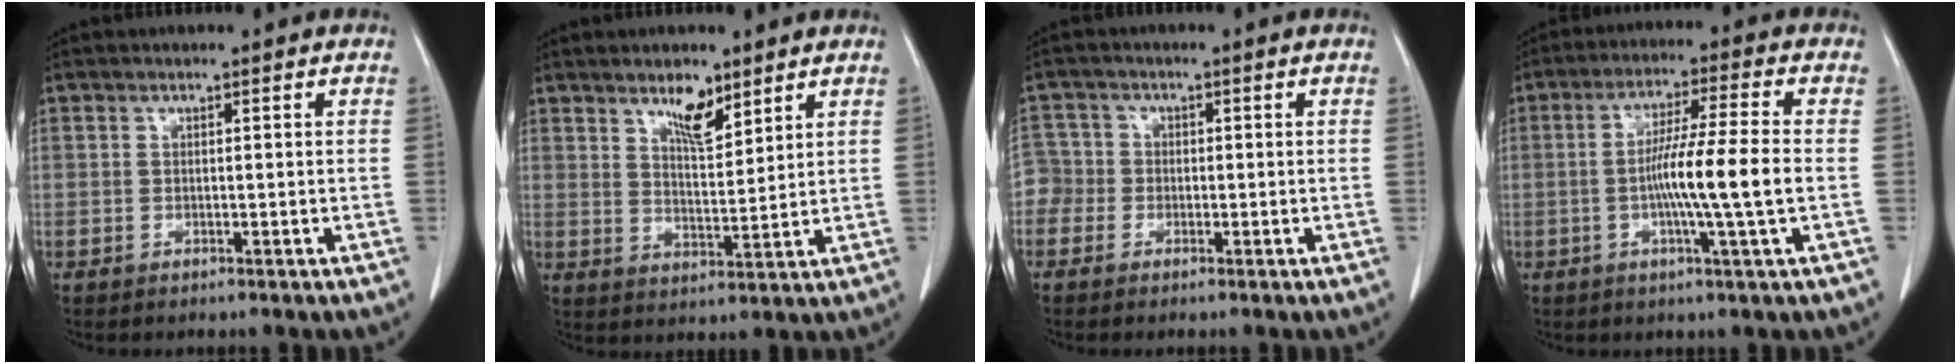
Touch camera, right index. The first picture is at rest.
{"total": 5.5, "force": [3.9, 1.8, 3.5], "torque": [-0.065, -0.004, 0.072]}
{"total": 3.4, "force": [-1.3, 3.1, -0.3], "torque": [0.014, 0.012, -0.035]}
{"total": 10.0, "force": [-1.4, -1.0, 9.8], "torque": [-0.175, -0.003, -0.029]}